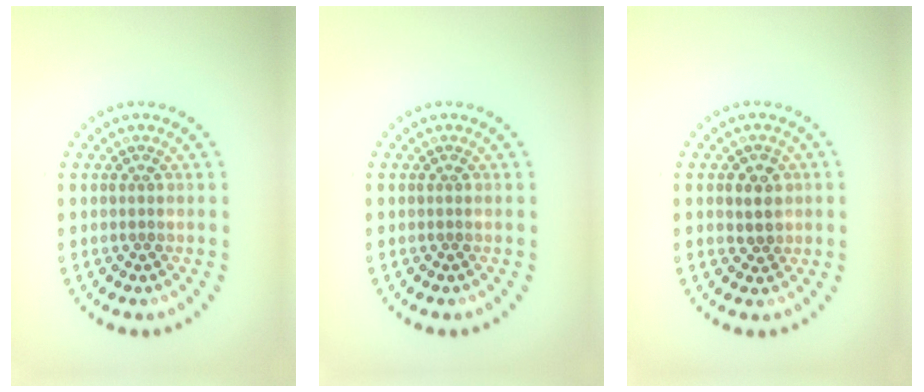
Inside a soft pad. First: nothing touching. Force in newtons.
{"total": 0.0}
{"total": 2.3, "press": 2.2, "slide": 0.7}